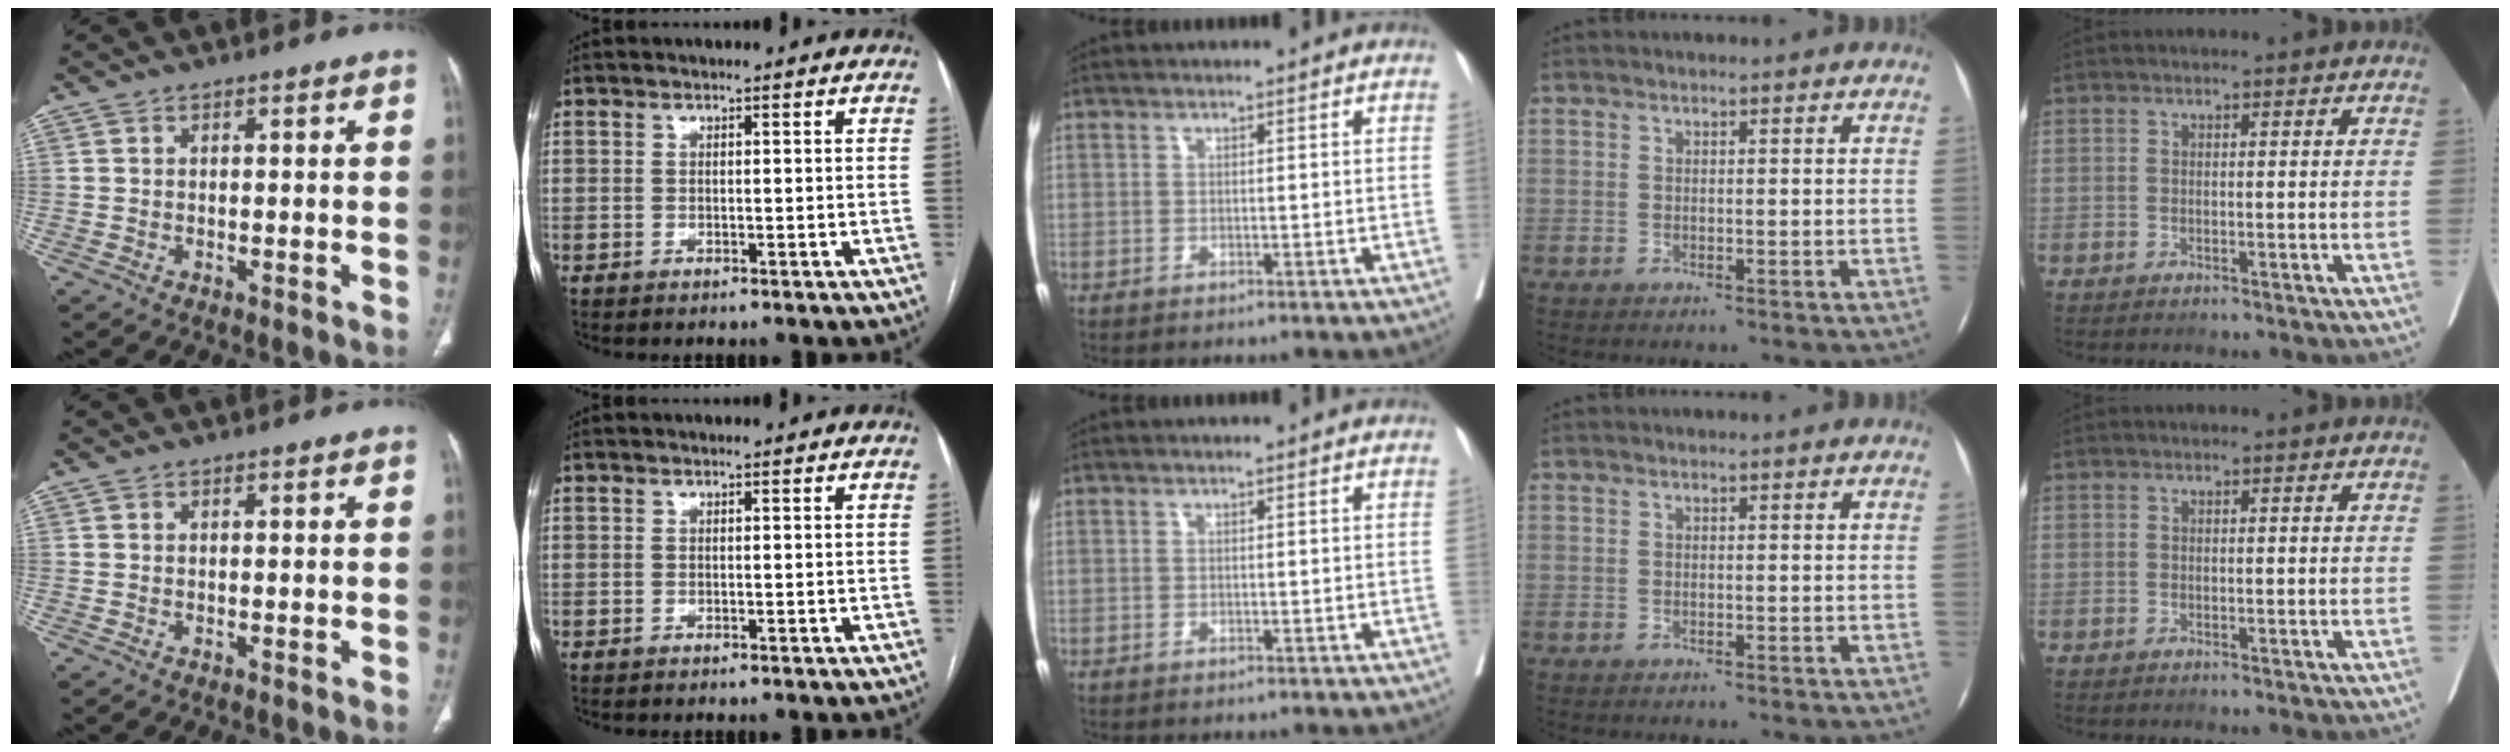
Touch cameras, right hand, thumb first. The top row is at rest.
{}